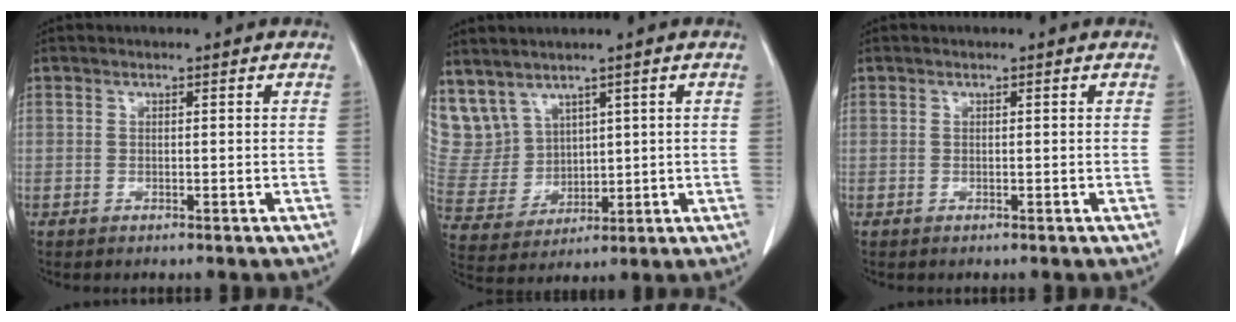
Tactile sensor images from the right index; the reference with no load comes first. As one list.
[{"total": 11.2, "force": [6.8, 8.4, 3.0], "torque": [-0.096, 0.036, 0.169]}, {"total": 0.0}]